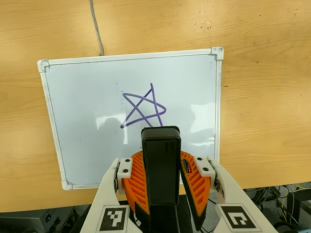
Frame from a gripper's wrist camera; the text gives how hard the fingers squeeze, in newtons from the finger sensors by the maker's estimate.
{"total": 8.9, "left": 8.0, "right": 9.7}